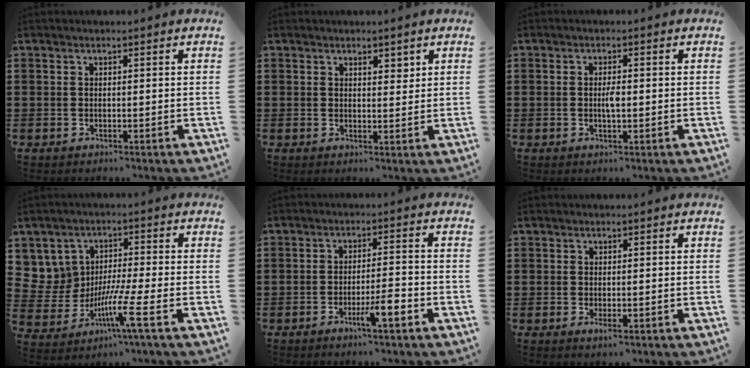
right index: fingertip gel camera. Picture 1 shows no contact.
{"total": 2.1, "force": [1.6, 1.1, 0.8], "torque": [-0.011, 0.002, 0.027]}
{"total": 2.2, "force": [-0.2, 0.7, 2.1], "torque": [-0.041, 0.000, -0.004]}
{"total": 5.7, "force": [-1.9, 2.2, 4.9], "torque": [-0.111, -0.001, -0.039]}
{"total": 5.2, "force": [-2.9, 0.3, 4.3], "torque": [-0.075, -0.009, -0.049]}
{"total": 1.2, "force": [-0.2, 0.3, 1.1], "torque": [-0.022, -0.004, -0.002]}